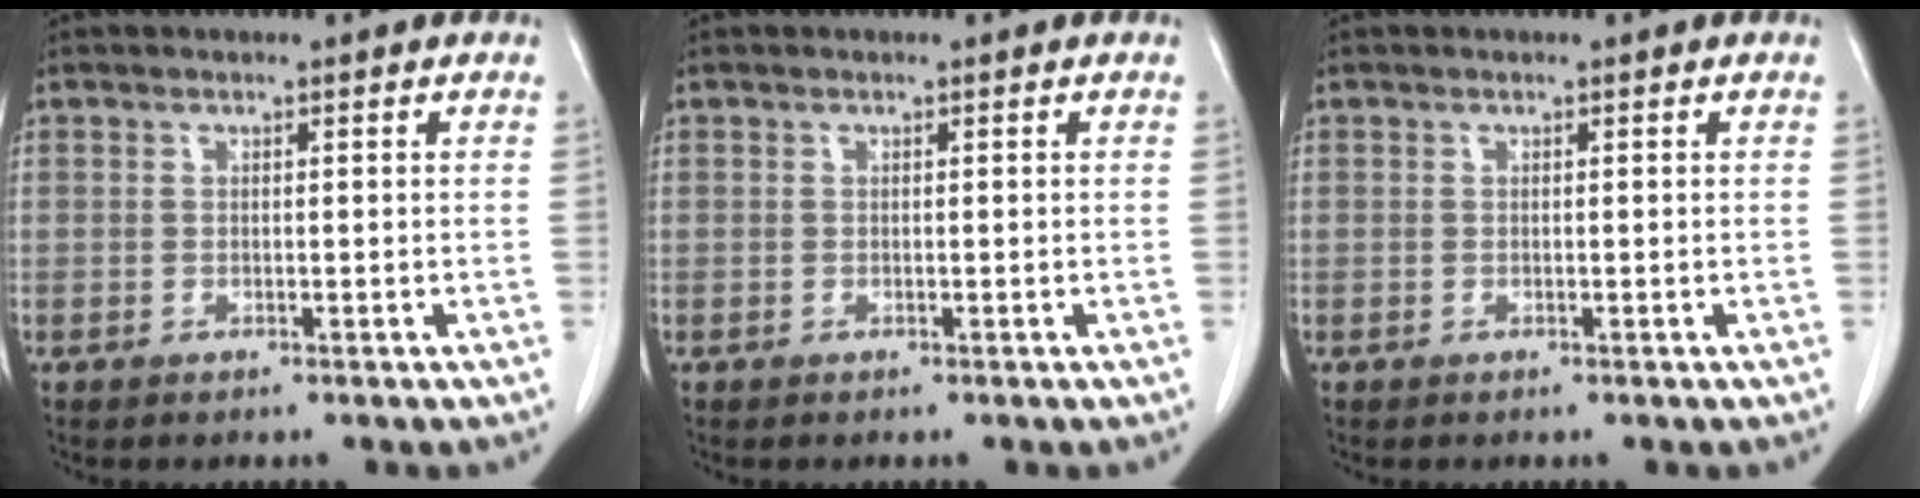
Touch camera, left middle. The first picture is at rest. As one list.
[{"total": 0.0}, {"total": 0.0}]